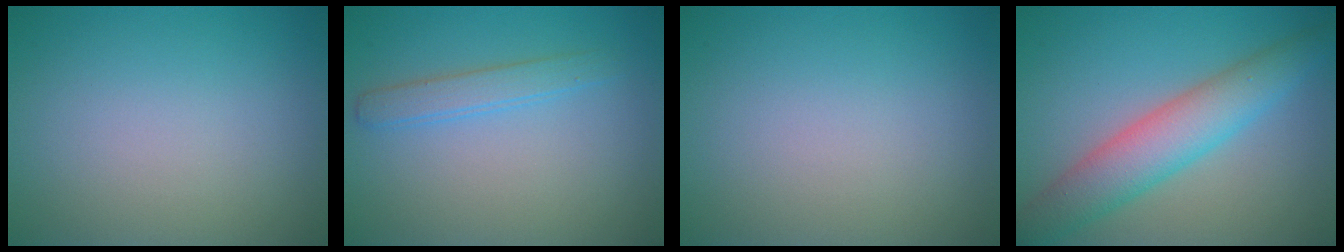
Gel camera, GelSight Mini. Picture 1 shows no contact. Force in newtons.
{"total": 2.0, "press": 2.0, "slide": 0.0}
{"total": 0.0}
{"total": 5.7, "press": 5.7, "slide": 0.2}